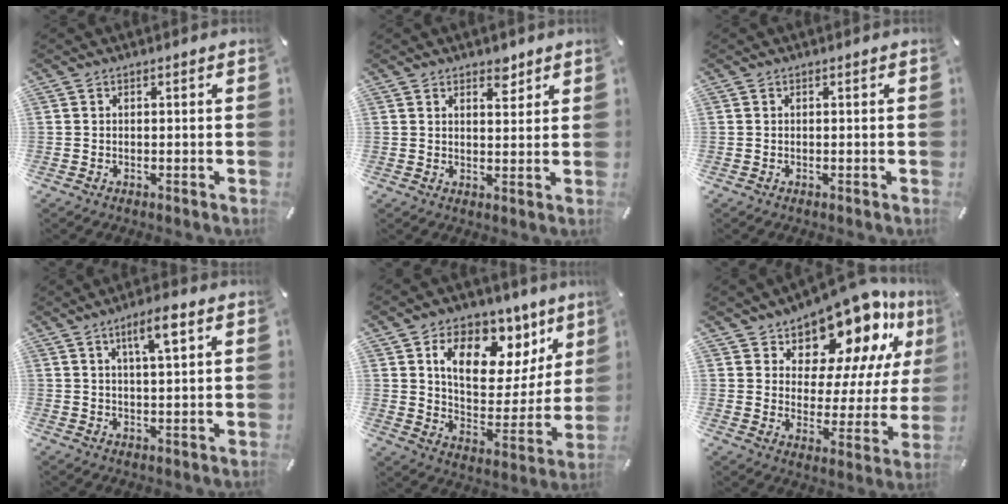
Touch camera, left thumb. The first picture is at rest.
{"total": 4.0, "force": [3.0, 2.1, 1.6], "torque": [0.003, -0.022, 0.047]}
{"total": 0.0}
{"total": 6.8, "force": [3.2, 1.4, 5.9], "torque": [-0.105, -0.001, 0.050]}
{"total": 16.3, "force": [9.3, 10.0, 8.9], "torque": [-0.141, -0.058, 0.161]}
{"total": 15.3, "force": [12.5, 7.1, 5.3], "torque": [-0.087, -0.117, 0.213]}